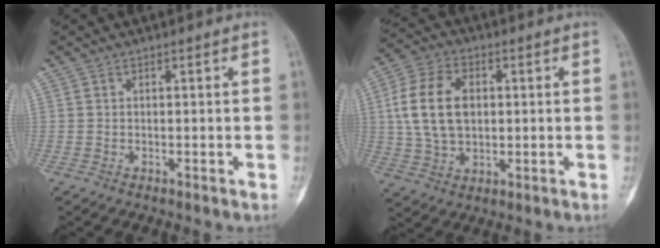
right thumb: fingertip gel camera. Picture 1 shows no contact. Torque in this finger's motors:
{"motor_torque": [-0.32, 0.73, 1.35, 0.11, 0.36]}